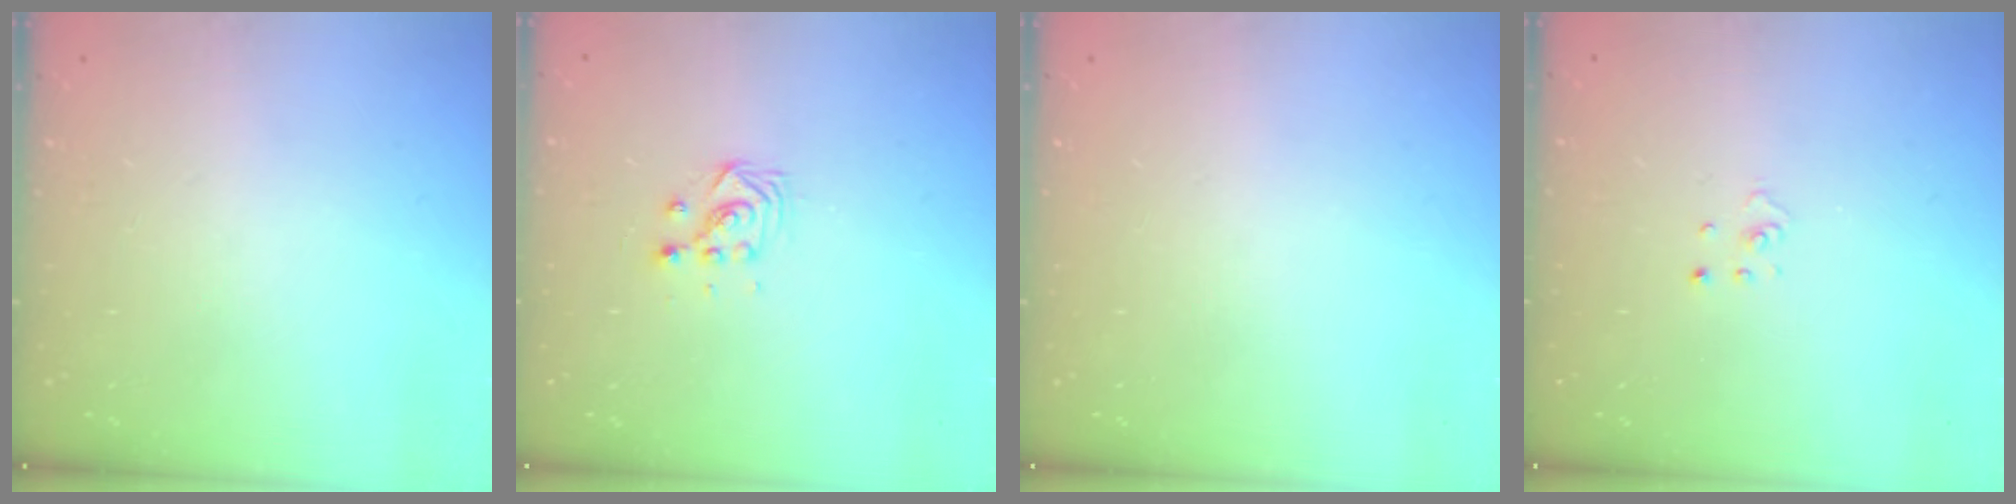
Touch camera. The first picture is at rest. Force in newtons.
{"total": 3.5, "press": 3.5, "slide": 0.4}
{"total": 0.0}
{"total": 1.1, "press": 1.1, "slide": 0.1}